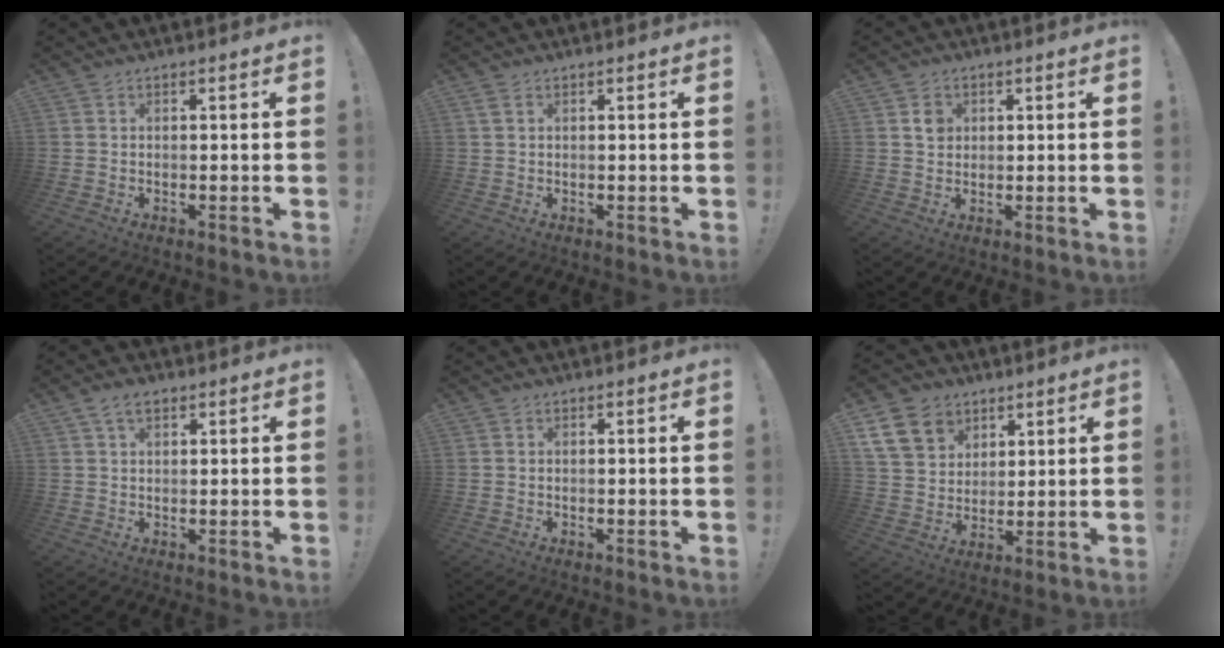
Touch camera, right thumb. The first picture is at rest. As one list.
[{"total": 1.5, "force": [0.7, 0.8, 1.0], "torque": [-0.021, 0.002, 0.014]}, {"total": 3.4, "force": [1.1, 3.0, 1.2], "torque": [-0.001, -0.006, 0.016]}, {"total": 4.3, "force": [2.3, 2.4, 2.7], "torque": [-0.053, 0.002, 0.044]}, {"total": 0.0}, {"total": 13.4, "force": [7.2, 10.1, 5.2], "torque": [-0.083, -0.037, 0.147]}]